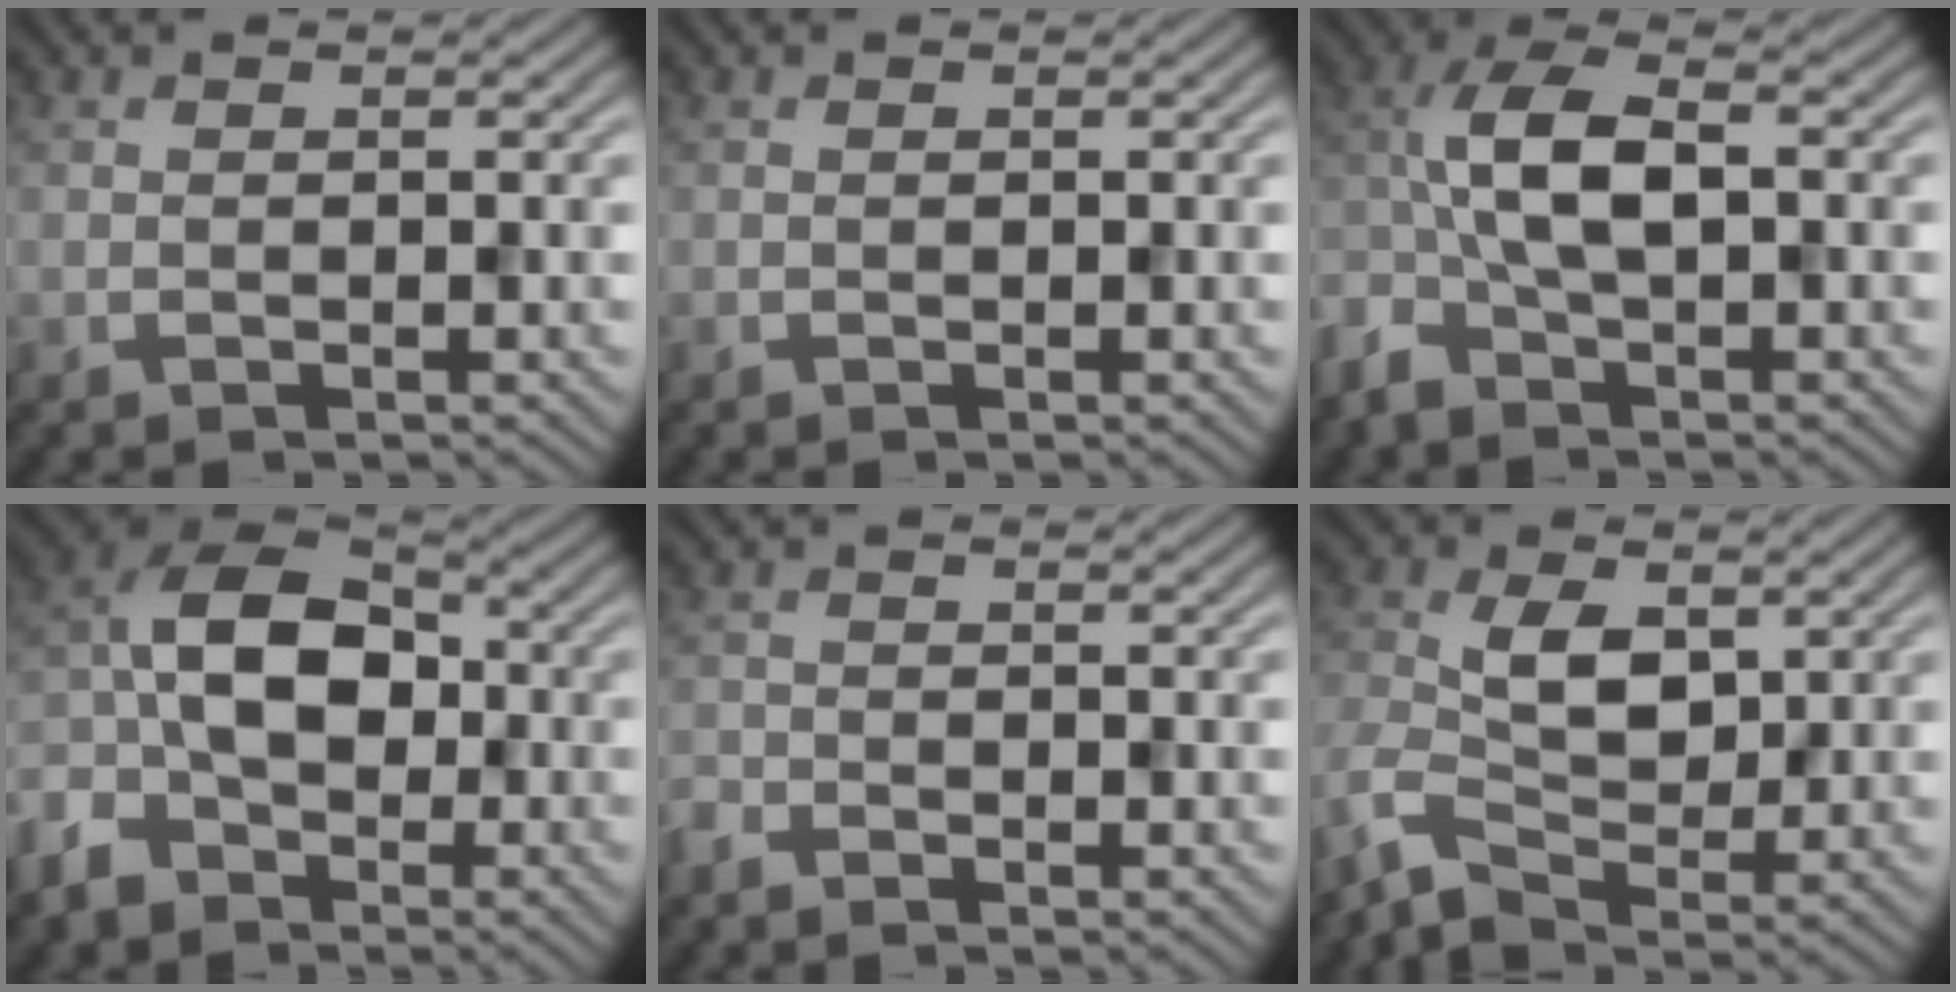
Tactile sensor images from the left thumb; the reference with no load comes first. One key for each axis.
{"total": 0.0}
{"total": 6.6, "fx": -2.2, "fy": 2.9, "fz": 5.5, "tx": -0.124, "ty": 0.014, "tz": -0.054}
{"total": 10.9, "fx": -4.0, "fy": 7.2, "fz": 7.1, "tx": -0.161, "ty": -0.005, "tz": -0.097}
{"total": 1.7, "fx": -1.5, "fy": 0.6, "fz": 0.3, "tx": -0.008, "ty": -0.004, "tz": -0.040}
{"total": 4.9, "fx": -0.8, "fy": 3.0, "fz": 3.9, "tx": -0.095, "ty": 0.005, "tz": -0.025}